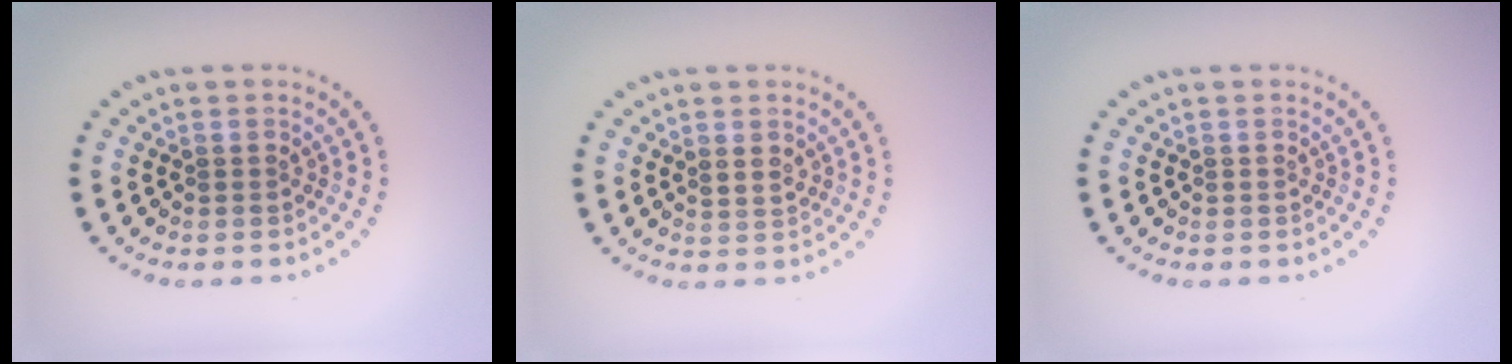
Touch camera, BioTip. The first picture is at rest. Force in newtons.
{"total": 1.2, "press": 1.0, "slide": 0.6}
{"total": 0.0}